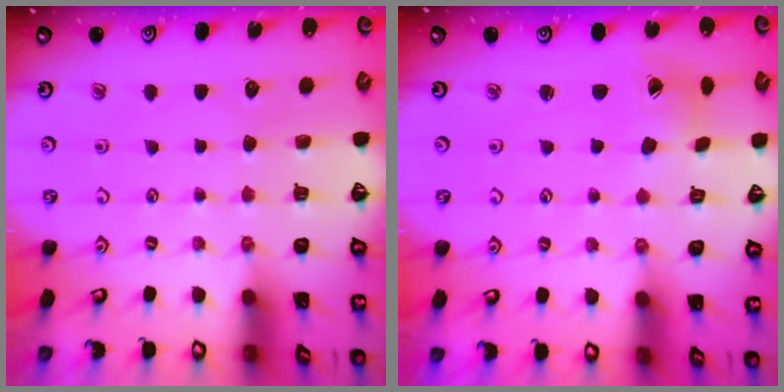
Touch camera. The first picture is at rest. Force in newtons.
{"total": 4.2, "press": 4.1, "slide": 0.5}